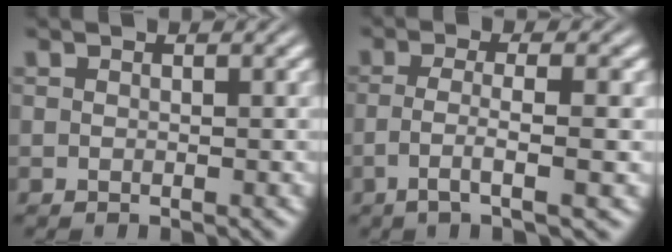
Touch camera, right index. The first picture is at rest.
{"total": 3.4, "force": [-1.2, -0.6, 3.2], "torque": [-0.063, -0.018, -0.010]}